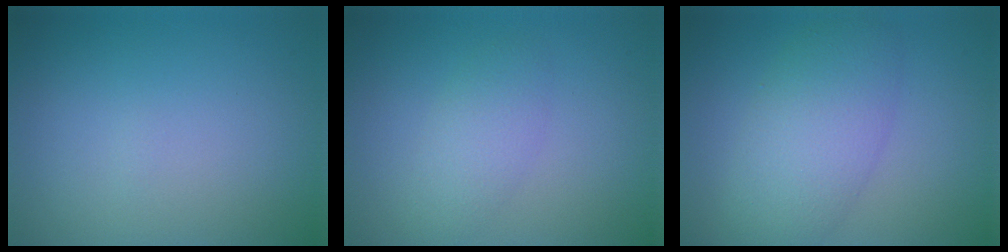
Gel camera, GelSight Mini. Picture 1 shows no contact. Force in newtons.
{"total": 2.5, "press": 2.5, "slide": 0.0}
{"total": 5.4, "press": 5.4, "slide": 0.2}